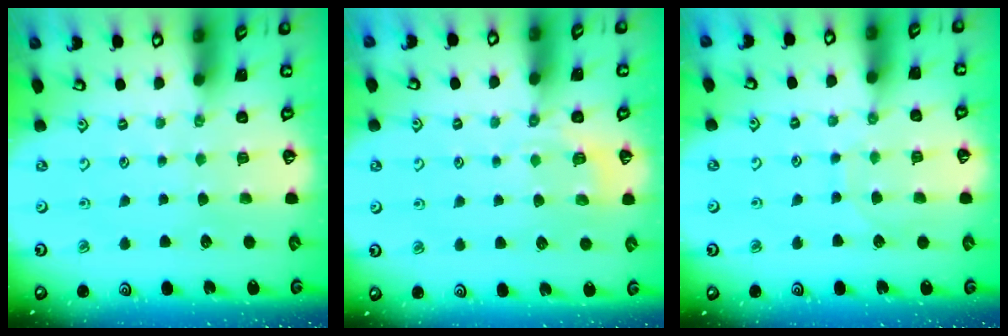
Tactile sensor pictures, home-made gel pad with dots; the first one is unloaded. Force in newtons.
{"total": 4.4, "press": 4.1, "slide": 1.7}
{"total": 6.2, "press": 6.2, "slide": 0.5}